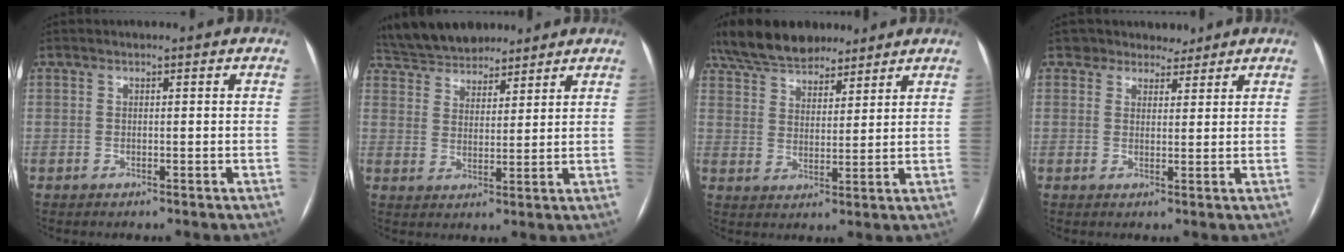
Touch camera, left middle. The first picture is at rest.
{"total": 11.3, "force": [10.0, 4.0, 3.2], "torque": [-0.055, 0.030, 0.173]}
{"total": 12.8, "force": [10.5, 4.9, 5.4], "torque": [-0.097, 0.033, 0.183]}
{"total": 3.9, "force": [3.3, 2.1, -0.4], "torque": [0.017, 0.005, 0.043]}